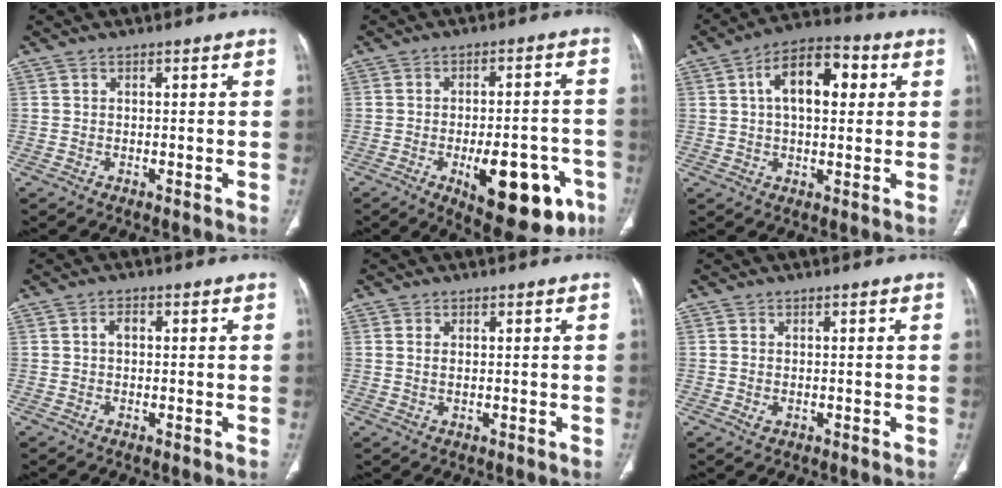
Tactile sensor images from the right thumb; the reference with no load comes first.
{"total": 17.6, "force": [-7.2, 7.4, 14.2], "torque": [-0.139, 0.025, -0.082]}
{"total": 12.4, "force": [3.0, 6.6, 10.0], "torque": [-0.145, 0.020, 0.041]}
{"total": 1.7, "force": [0.2, 1.1, 1.3], "torque": [-0.020, 0.007, 0.002]}
{"total": 1.3, "force": [0.3, 0.5, 1.2], "torque": [-0.031, 0.000, 0.009]}
{"total": 1.2, "force": [-0.2, 0.9, 0.8], "torque": [-0.016, -0.002, 0.000]}